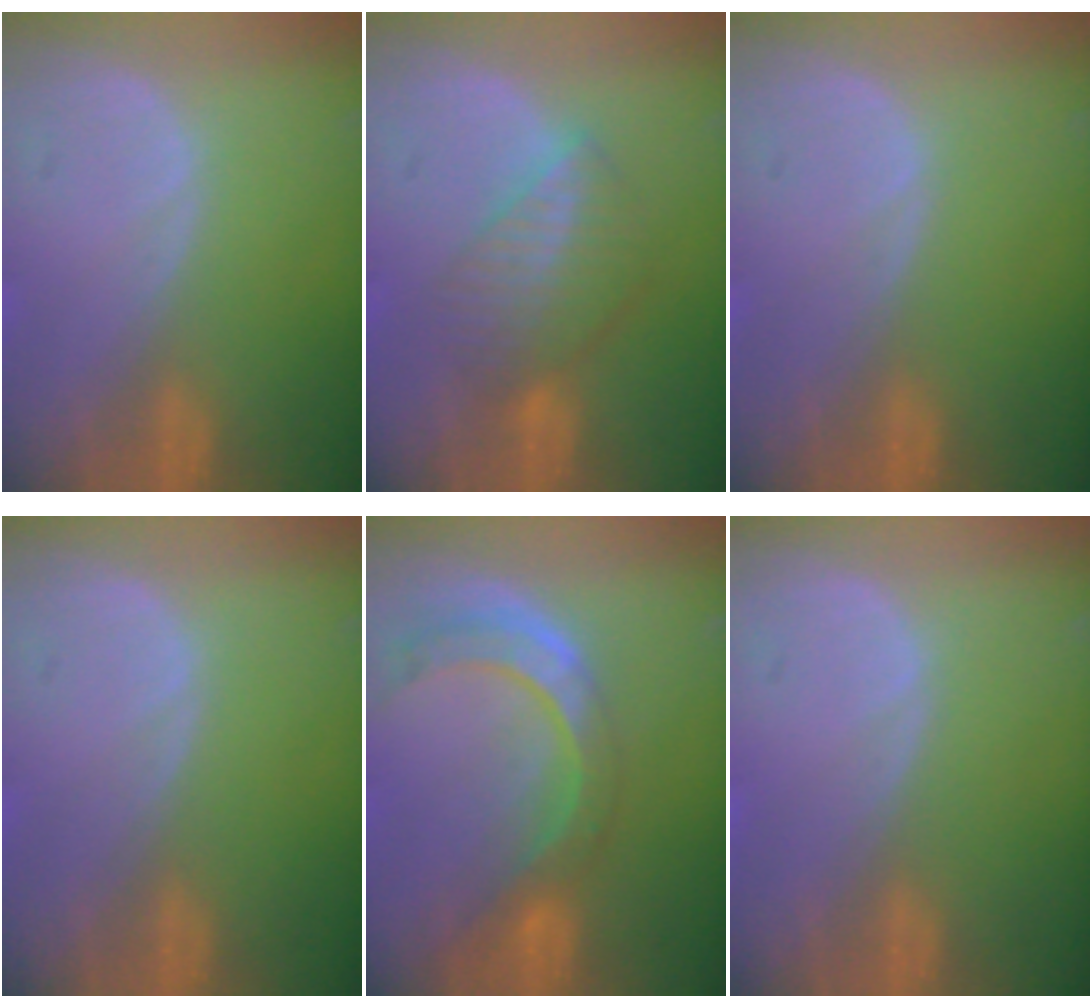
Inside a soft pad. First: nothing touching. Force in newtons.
{"total": 6.8, "press": 5.9, "slide": 3.4}
{"total": 0.0}
{"total": 0.0}
{"total": 8.5, "press": 7.2, "slide": 4.5}
{"total": 0.6, "press": 0.1, "slide": 0.6}